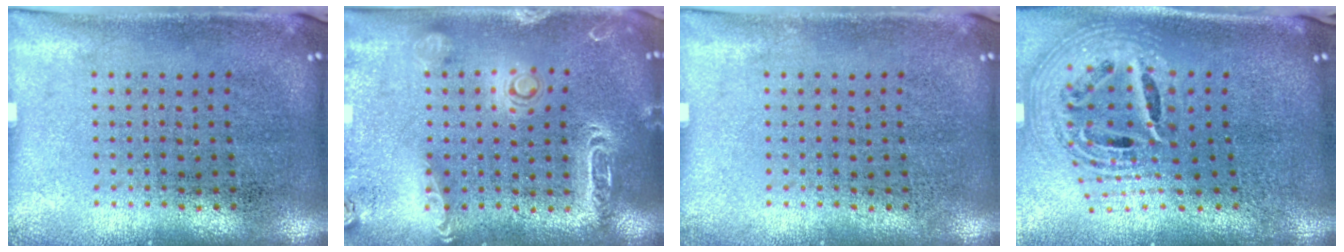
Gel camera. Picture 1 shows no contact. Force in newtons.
{"total": 2.0, "press": 1.9, "slide": 0.6}
{"total": 0.0}
{"total": 2.7, "press": 1.9, "slide": 1.9}